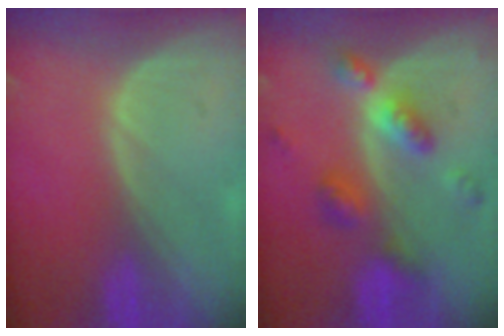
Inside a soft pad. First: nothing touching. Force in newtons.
{"total": 7.1, "press": 7.0, "slide": 0.6}